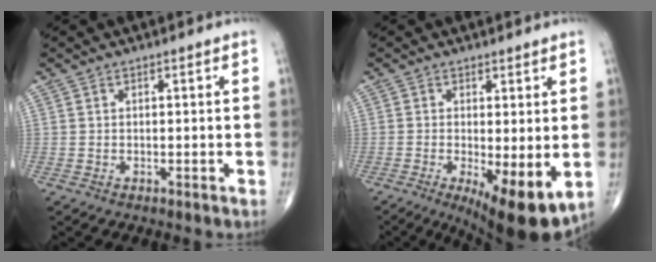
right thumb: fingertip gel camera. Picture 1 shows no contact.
{"total": 10.8, "force": [-2.6, 3.3, 10.0], "torque": [-0.148, -0.024, -0.031]}